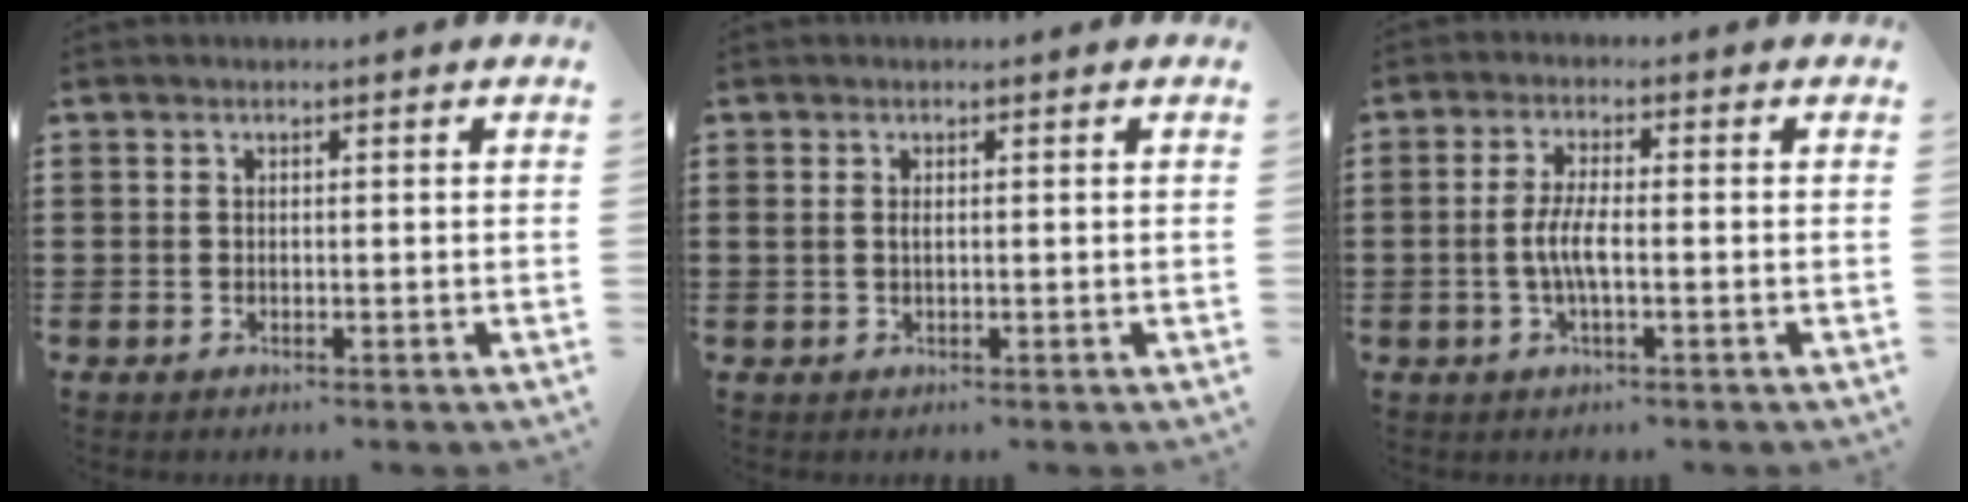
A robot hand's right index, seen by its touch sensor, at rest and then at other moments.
{"total": 0.8, "force": [0.1, 0.3, 0.8], "torque": [-0.017, 0.001, 0.002]}
{"total": 4.4, "force": [-1.0, 0.9, 4.2], "torque": [-0.095, -0.006, -0.027]}